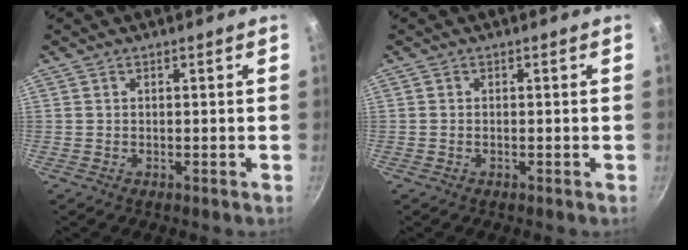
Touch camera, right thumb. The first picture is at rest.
{"total": 0.0}